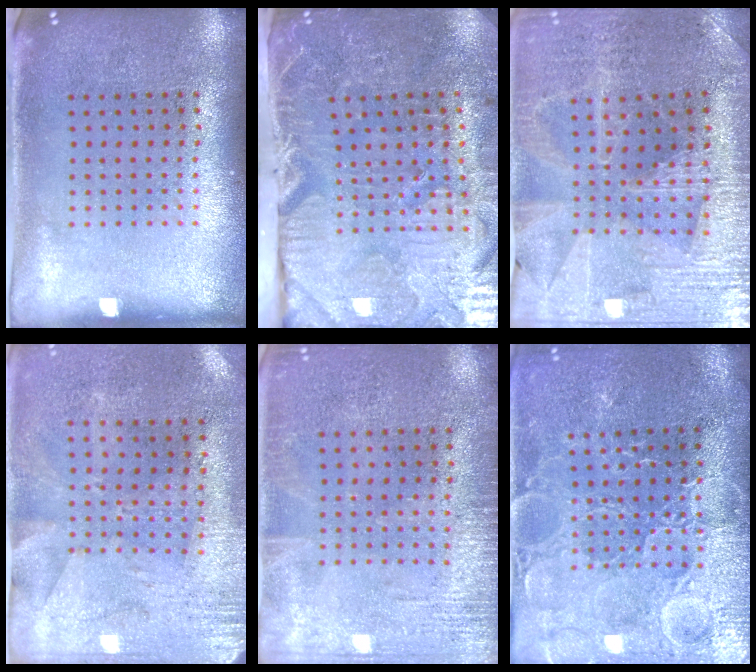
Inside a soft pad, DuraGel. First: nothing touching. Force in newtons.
{"total": 4.1, "press": 4.0, "slide": 1.0}
{"total": 3.0, "press": 2.9, "slide": 0.5}
{"total": 2.8, "press": 2.3, "slide": 1.7}
{"total": 2.6, "press": 2.5, "slide": 0.3}
{"total": 3.7, "press": 3.6, "slide": 0.9}